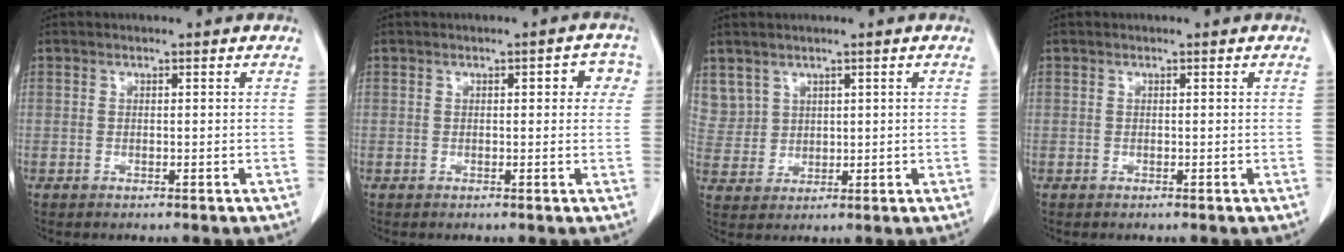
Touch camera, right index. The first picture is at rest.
{"total": 3.5, "force": [1.0, 1.5, 3.0], "torque": [-0.025, 0.013, 0.006]}
{"total": 5.8, "force": [3.6, 4.6, 0.5], "torque": [-0.016, 0.010, 0.086]}
{"total": 0.0}